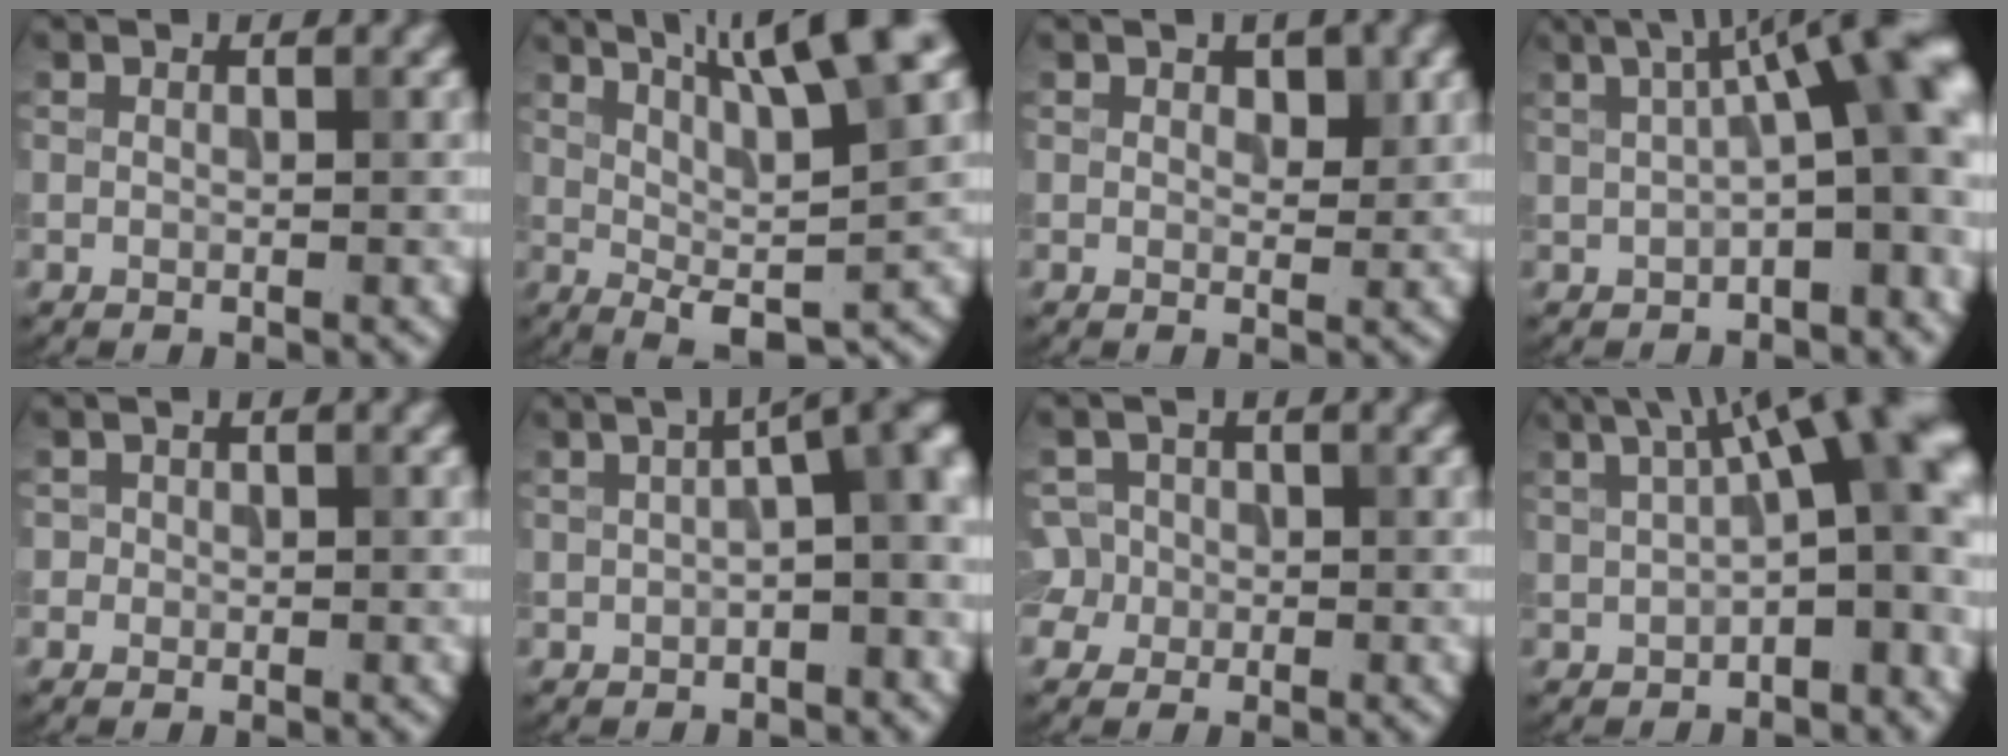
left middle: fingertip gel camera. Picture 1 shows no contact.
{"total": 9.6, "force": [4.2, 1.8, 8.5], "torque": [-0.113, 0.015, 0.068]}
{"total": 1.4, "force": [0.7, 0.8, 0.9], "torque": [-0.009, -0.002, 0.012]}
{"total": 10.9, "force": [1.6, 3.7, 10.1], "torque": [-0.121, 0.026, 0.016]}
{"total": 0.8, "force": [-0.1, 0.8, 0.1], "torque": [0.004, -0.002, -0.003]}
{"total": 6.2, "force": [0.2, 2.0, 5.8], "torque": [-0.062, 0.017, 0.000]}
{"total": 3.5, "force": [-1.1, 3.2, 0.8], "torque": [-0.002, 0.012, -0.027]}
{"total": 11.0, "force": [2.2, 3.8, 10.1], "torque": [-0.119, 0.027, 0.023]}